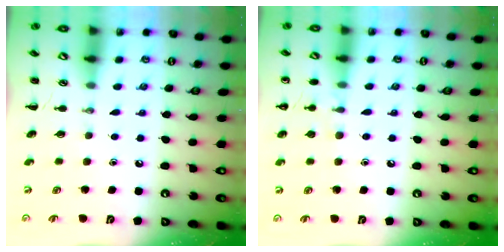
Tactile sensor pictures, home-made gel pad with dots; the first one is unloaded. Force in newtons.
{"total": 5.7, "press": 5.4, "slide": 1.7}